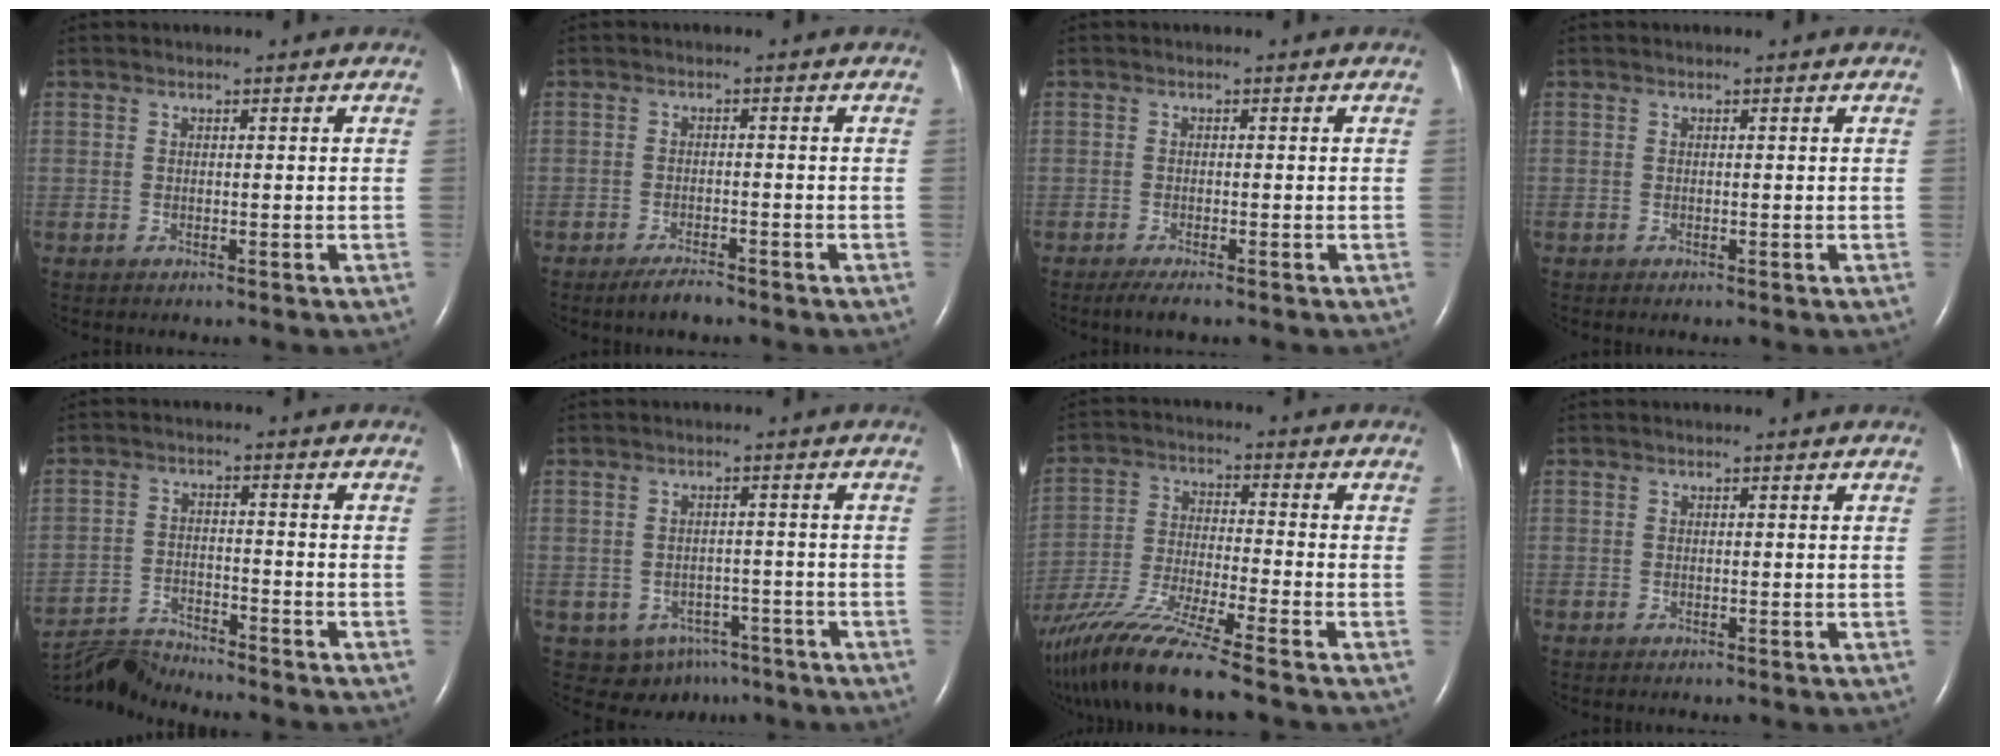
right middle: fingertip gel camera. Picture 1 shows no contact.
{"total": 3.1, "force": [-2.6, 0.5, 1.7], "torque": [-0.039, -0.006, -0.044]}
{"total": 2.4, "force": [-1.7, 0.2, 1.7], "torque": [-0.035, -0.008, -0.032]}
{"total": 0.0}
{"total": 7.7, "force": [-7.7, -0.6, -0.2], "torque": [-0.006, 0.001, -0.140]}
{"total": 6.8, "force": [-4.0, 5.1, 2.1], "torque": [-0.026, 0.013, -0.045]}
{"total": 14.8, "force": [-11.7, -0.6, 9.1], "torque": [-0.189, -0.041, -0.217]}
{"total": 0.0}